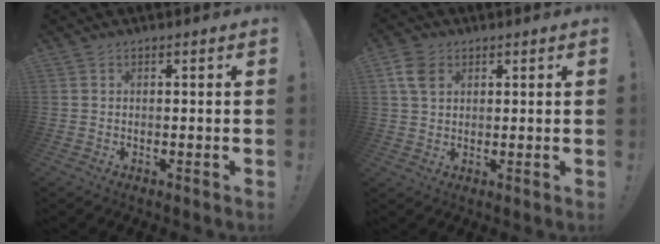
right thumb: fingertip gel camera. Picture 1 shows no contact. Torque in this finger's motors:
{"motor_torque": [0.07, 0.09, -0.19, -0.10, 0.06]}